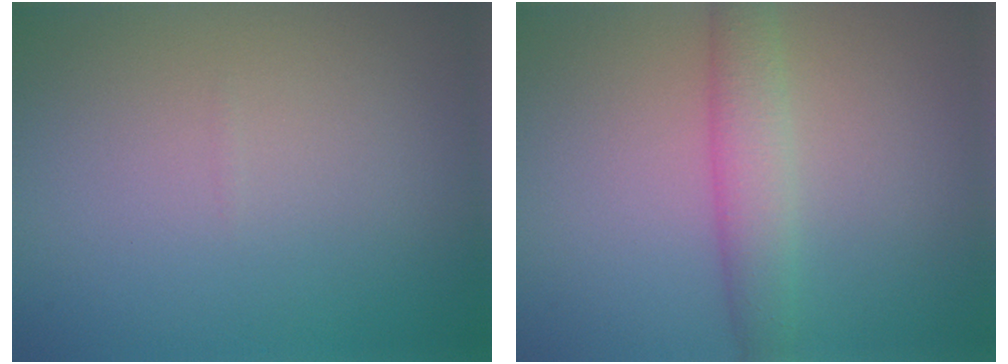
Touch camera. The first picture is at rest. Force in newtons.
{"total": 4.2, "press": 4.2, "slide": 0.0}